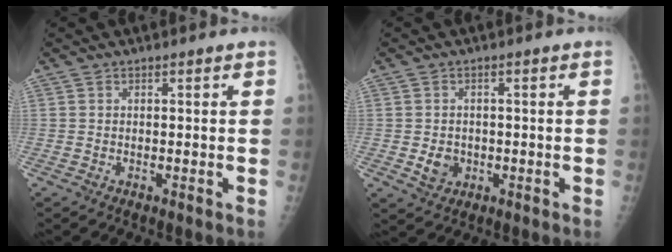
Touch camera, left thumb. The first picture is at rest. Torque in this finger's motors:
{"motor_torque": [0.53, 0.73, 0.23, -0.08, -0.03]}